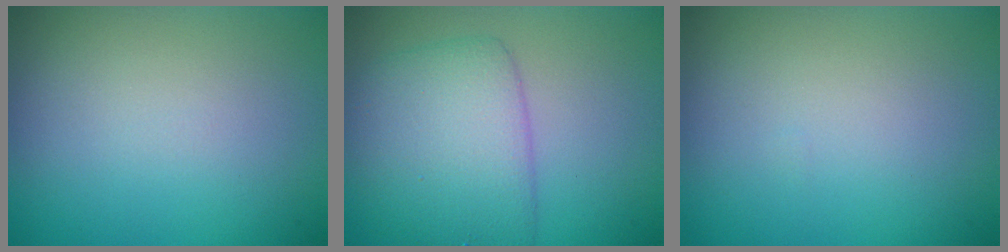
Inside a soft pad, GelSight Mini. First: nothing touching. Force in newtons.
{"total": 5.5, "press": 5.5, "slide": 0.2}
{"total": 0.0}